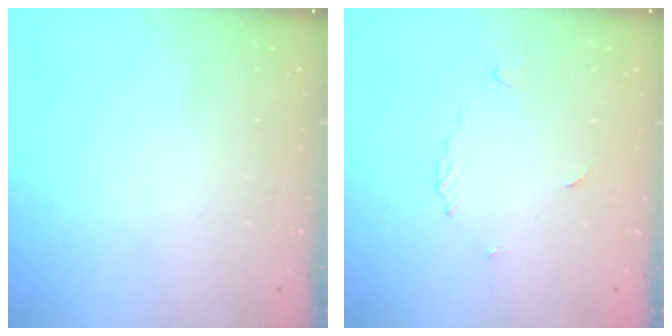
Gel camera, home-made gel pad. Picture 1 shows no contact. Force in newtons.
{"total": 3.8, "press": 3.8, "slide": 0.4}